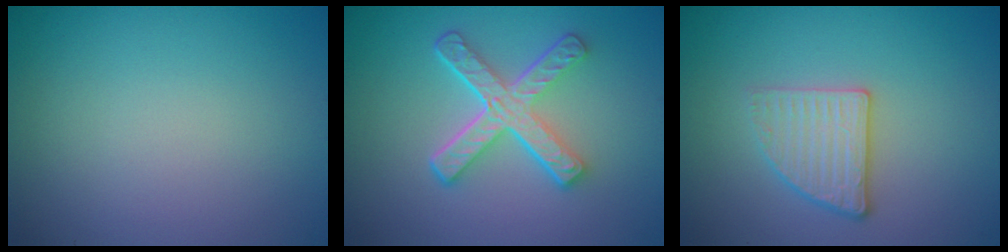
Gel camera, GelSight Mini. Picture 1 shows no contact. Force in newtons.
{"total": 5.3, "press": 3.7, "slide": 3.8}
{"total": 2.6, "press": 2.4, "slide": 1.0}